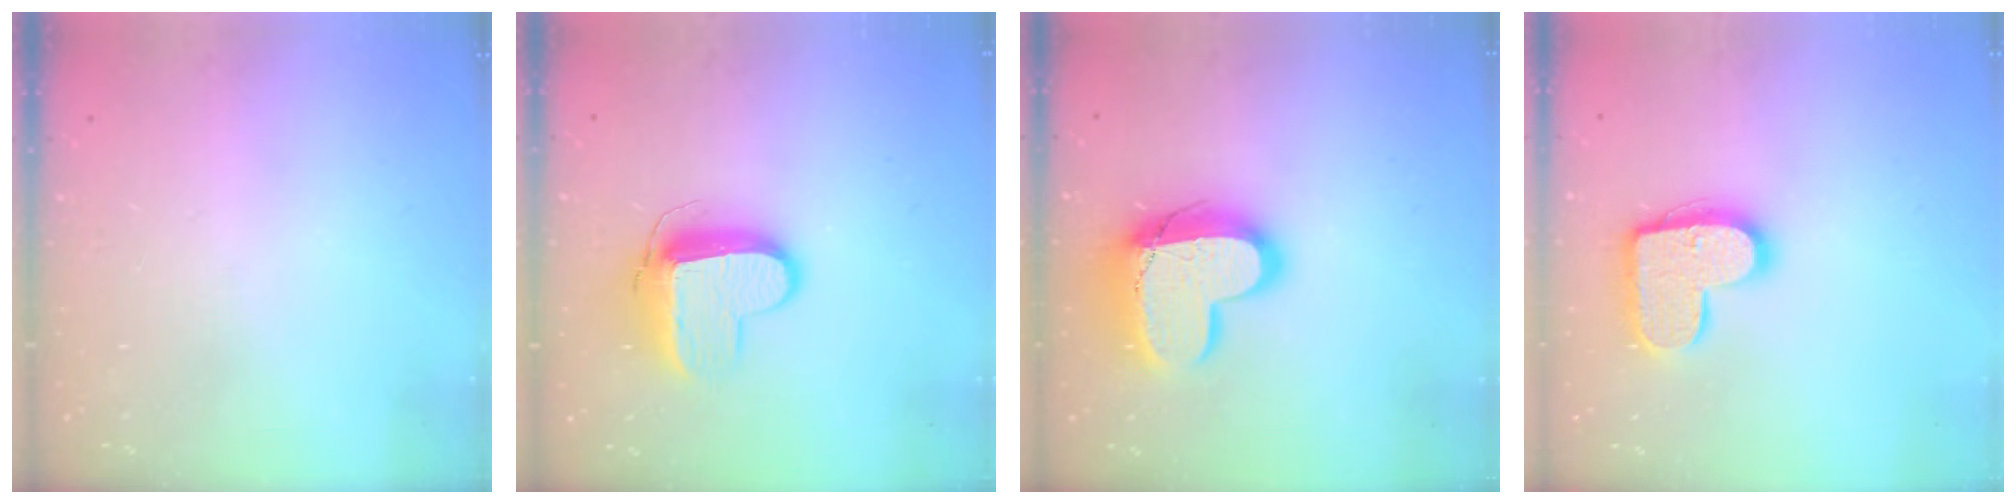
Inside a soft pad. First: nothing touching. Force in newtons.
{"total": 11.1, "press": 11.1, "slide": 1.0}
{"total": 16.7, "press": 16.7, "slide": 1.5}
{"total": 15.5, "press": 15.5, "slide": 0.8}